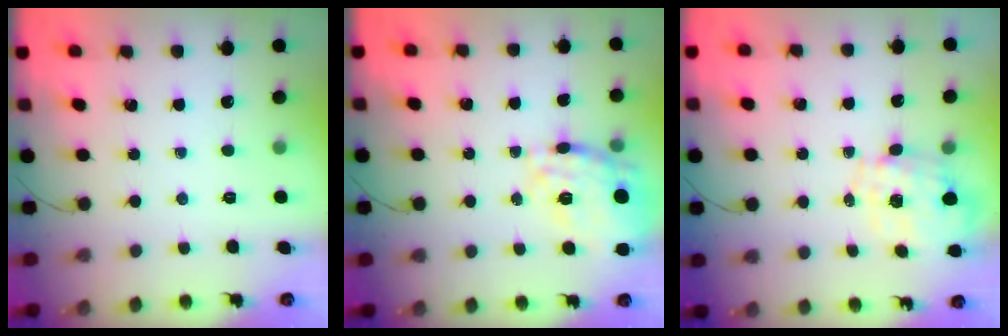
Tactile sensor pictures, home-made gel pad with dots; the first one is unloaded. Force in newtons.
{"total": 23.1, "press": 23.0, "slide": 2.1}
{"total": 1.3, "press": 1.2, "slide": 0.4}